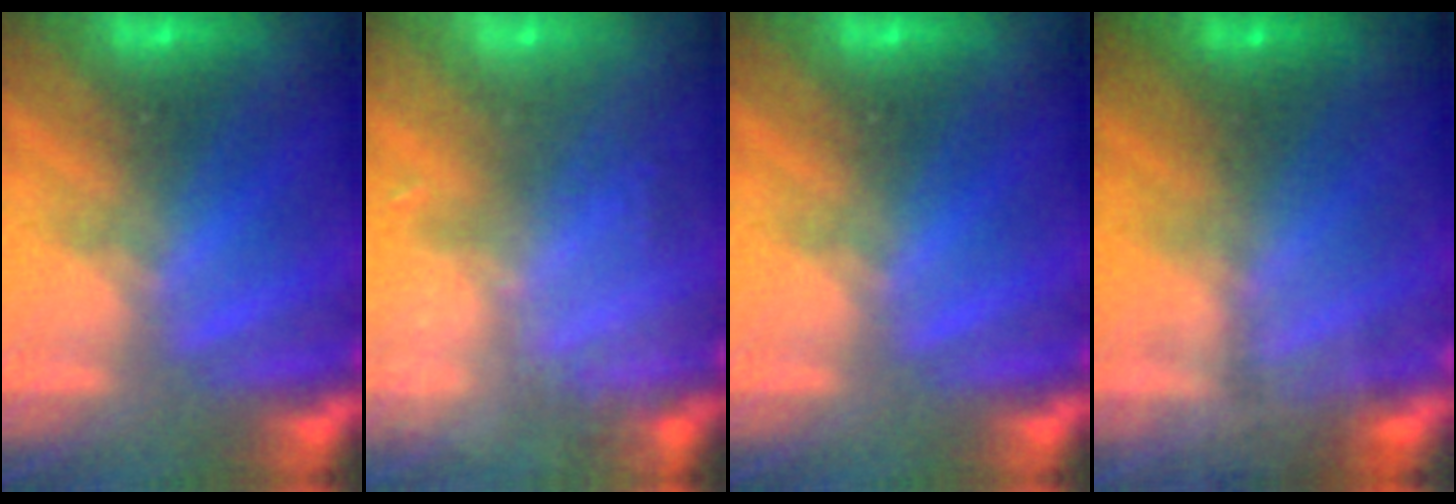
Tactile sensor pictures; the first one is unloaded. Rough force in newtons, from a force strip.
{"total": 8.1}
{"total": 0.0}
{"total": 9.2}